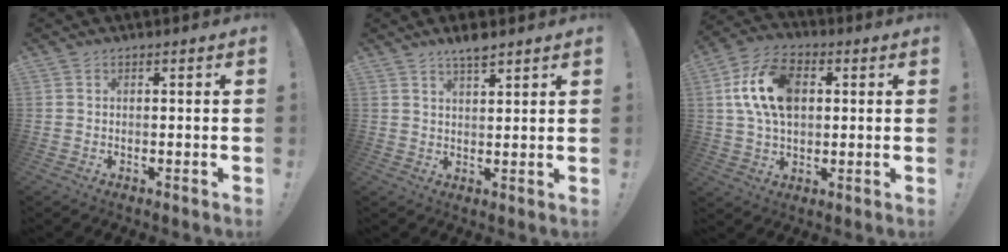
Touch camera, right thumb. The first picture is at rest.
{"total": 4.4, "force": [3.6, 0.9, 2.5], "torque": [-0.039, -0.021, 0.061]}
{"total": 15.8, "force": [3.3, 10.3, 11.5], "torque": [-0.199, 0.008, 0.062]}